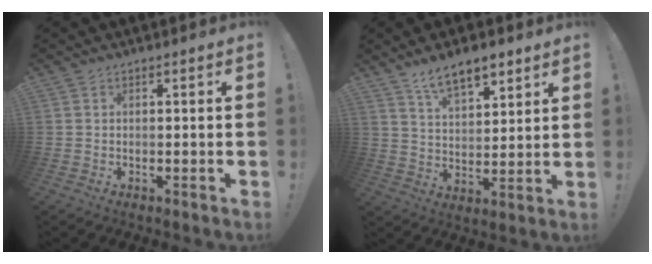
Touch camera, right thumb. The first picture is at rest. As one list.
[{"total": 10.2, "force": [7.3, 4.2, 5.7], "torque": [-0.089, -0.039, 0.133]}]